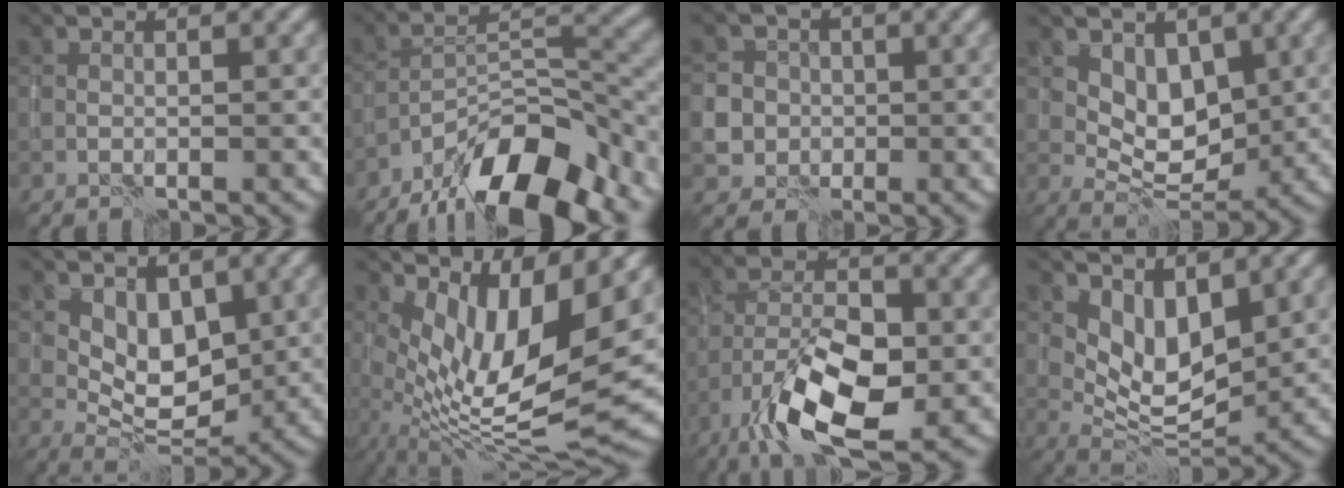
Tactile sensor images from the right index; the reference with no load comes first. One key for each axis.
{"total": 11.1, "fx": -8.4, "fy": 3.0, "fz": 6.6, "tx": -0.101, "ty": 0.015, "tz": -0.160}
{"total": 7.7, "fx": -0.8, "fy": 7.5, "fz": 1.6, "tx": -0.041, "ty": 0.006, "tz": -0.031}
{"total": 4.0, "fx": 1.9, "fy": 2.4, "fz": 2.6, "tx": -0.037, "ty": -0.012, "tz": 0.030}
{"total": 4.1, "fx": 1.8, "fy": 2.3, "fz": 2.8, "tx": -0.042, "ty": -0.012, "tz": 0.033}
{"total": 9.4, "fx": 2.5, "fy": 2.8, "fz": 8.6, "tx": -0.163, "ty": -0.012, "tz": 0.053}
{"total": 9.0, "fx": -4.2, "fy": 3.5, "fz": 7.2, "tx": -0.137, "ty": 0.005, "tz": -0.080}
{"total": 4.8, "fx": 2.7, "fy": 2.1, "fz": 3.4, "tx": -0.062, "ty": -0.014, "tz": 0.051}